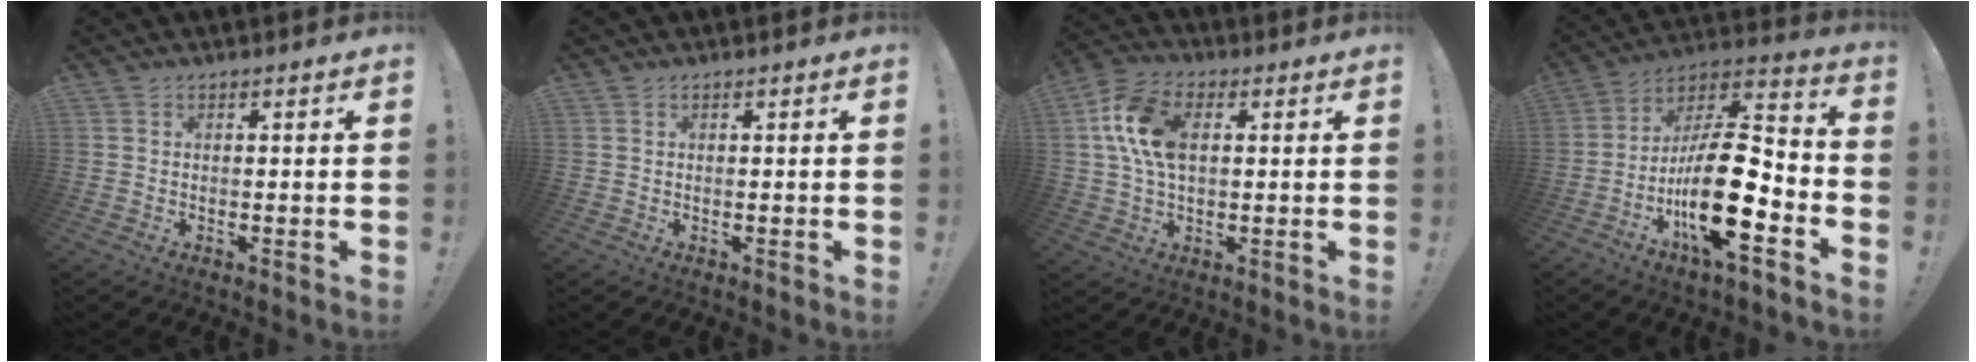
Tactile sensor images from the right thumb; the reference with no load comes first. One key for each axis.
{"total": 0.0}
{"total": 13.7, "fx": 2.9, "fy": 8.6, "fz": 10.3, "tx": -0.185, "ty": 0.007, "tz": 0.055}
{"total": 23.1, "fx": -7.1, "fy": 8.3, "fz": 20.4, "tx": -0.373, "ty": 0.038, "tz": -0.115}